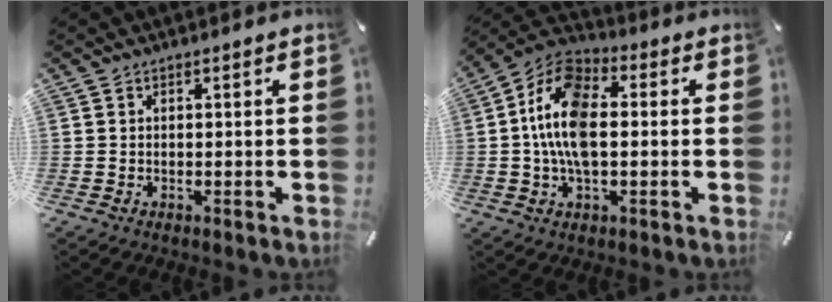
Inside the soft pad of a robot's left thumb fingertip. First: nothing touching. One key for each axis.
{"total": 13.5, "fx": -0.4, "fy": 7.9, "fz": 10.9, "tx": -0.244, "ty": 0.003, "tz": -0.008}